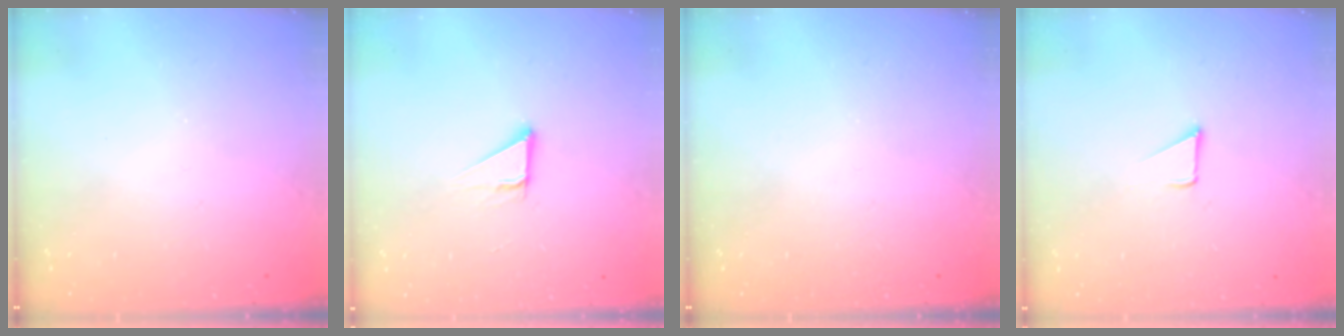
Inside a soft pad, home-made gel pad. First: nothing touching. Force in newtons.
{"total": 3.6, "press": 3.6, "slide": 0.1}
{"total": 0.0}
{"total": 2.8, "press": 2.8, "slide": 0.2}